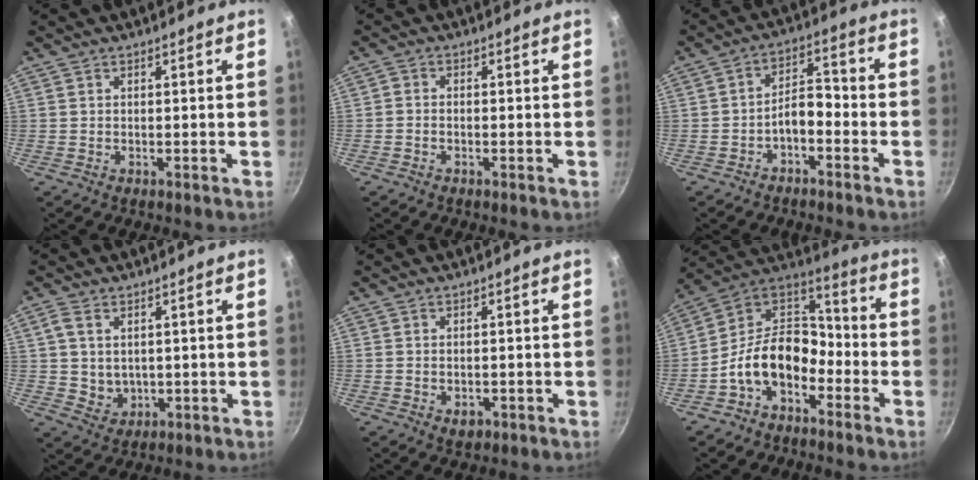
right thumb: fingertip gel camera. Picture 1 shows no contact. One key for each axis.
{"total": 1.5, "fx": -1.0, "fy": 0.8, "fz": 0.7, "tx": -0.017, "ty": 0.012, "tz": -0.023}
{"total": 5.5, "fx": -2.9, "fy": 2.8, "fz": 3.8, "tx": -0.048, "ty": 0.046, "tz": -0.050}
{"total": 5.4, "fx": 1.1, "fy": 4.2, "fz": 3.1, "tx": -0.049, "ty": -0.010, "tz": 0.030}
{"total": 2.6, "fx": -0.9, "fy": 1.8, "fz": 1.6, "tx": -0.022, "ty": 0.001, "tz": -0.010}
{"total": 14.3, "fx": -6.3, "fy": 9.4, "fz": 8.8, "tx": -0.117, "ty": 0.077, "tz": -0.141}